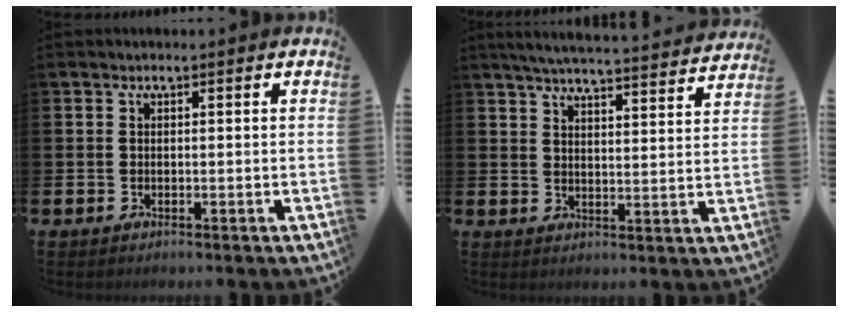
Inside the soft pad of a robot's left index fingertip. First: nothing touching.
{"total": 5.4, "force": [5.3, 0.0, 1.3], "torque": [-0.039, -0.039, 0.091]}